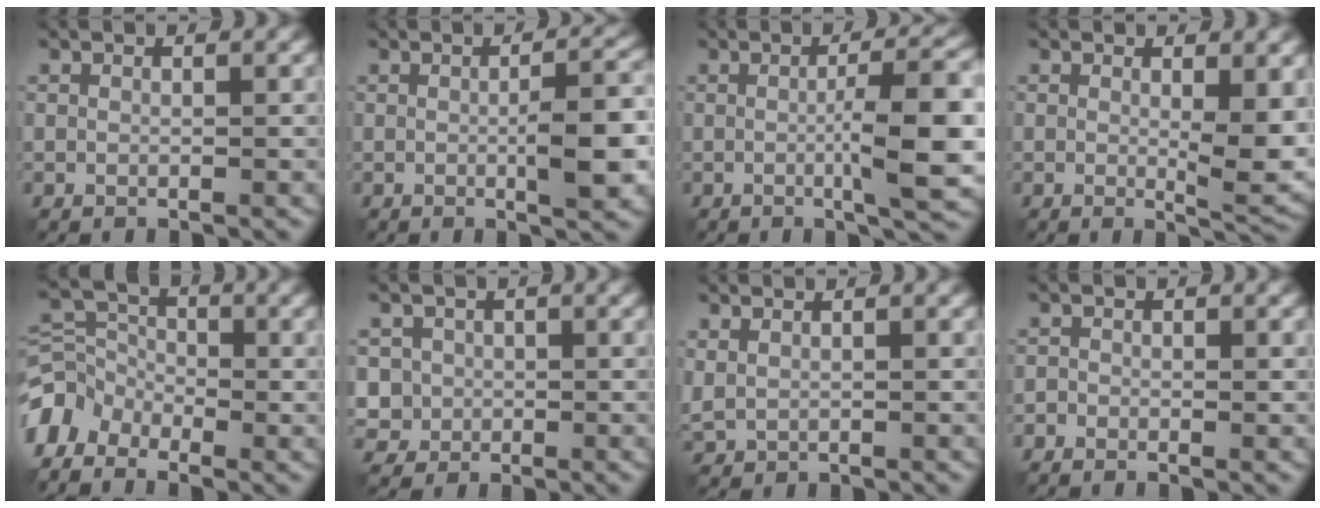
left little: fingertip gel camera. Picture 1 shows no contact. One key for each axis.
{"total": 4.8, "fx": -0.5, "fy": 1.1, "fz": 4.7, "tx": -0.071, "ty": 0.005, "tz": -0.010}
{"total": 7.5, "fx": -0.7, "fy": 1.6, "fz": 7.3, "tx": -0.105, "ty": 0.005, "tz": -0.014}
{"total": 4.7, "fx": 0.9, "fy": 1.4, "fz": 4.4, "tx": -0.064, "ty": -0.013, "tz": 0.019}
{"total": 4.8, "fx": -3.6, "fy": 2.9, "fz": 1.2, "tx": -0.021, "ty": 0.009, "tz": -0.082}
{"total": 2.6, "fx": 0.0, "fy": 2.6, "fz": 0.4, "tx": -0.017, "ty": -0.005, "tz": 0.007}
{"total": 1.4, "fx": 0.8, "fy": 0.8, "fz": 0.9, "tx": -0.025, "ty": 0.004, "tz": 0.023}
{"total": 0.8, "fx": -0.7, "fy": 0.4, "fz": 0.0, "tx": 0.003, "ty": -0.004, "tz": -0.014}